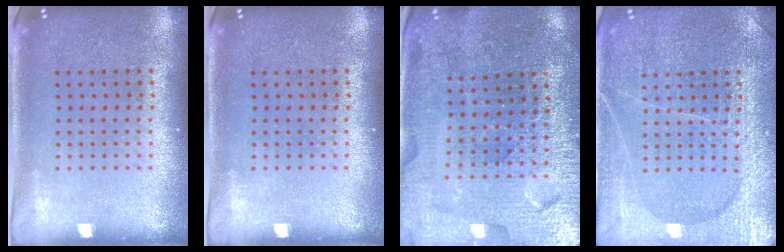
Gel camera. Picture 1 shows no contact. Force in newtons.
{"total": 0.0}
{"total": 3.3, "press": 3.3, "slide": 0.2}
{"total": 3.7, "press": 3.7, "slide": 0.4}